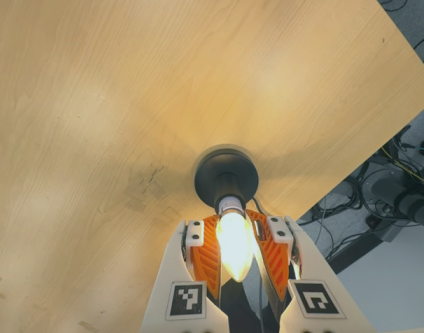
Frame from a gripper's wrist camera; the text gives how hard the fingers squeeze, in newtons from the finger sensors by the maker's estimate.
{"total": 26.1, "left": 22.5, "right": 29.8}